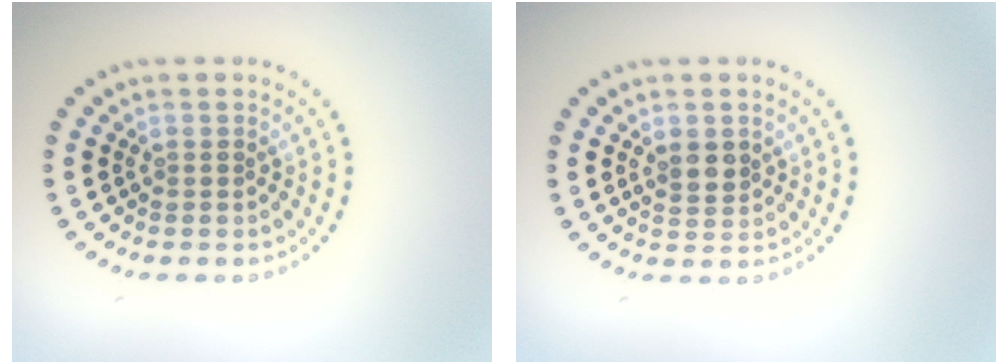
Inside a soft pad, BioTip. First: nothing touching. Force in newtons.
{"total": 1.8, "press": 1.6, "slide": 0.6}